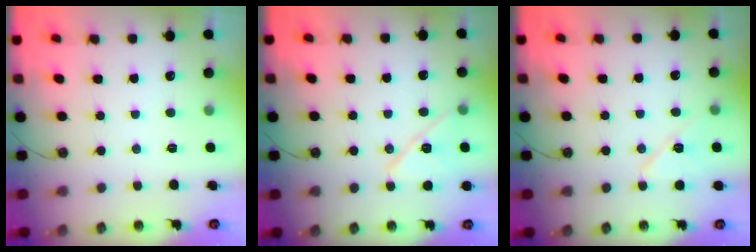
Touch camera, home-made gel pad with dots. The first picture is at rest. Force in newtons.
{"total": 12.1, "press": 11.7, "slide": 3.3}
{"total": 8.8, "press": 8.2, "slide": 3.2}